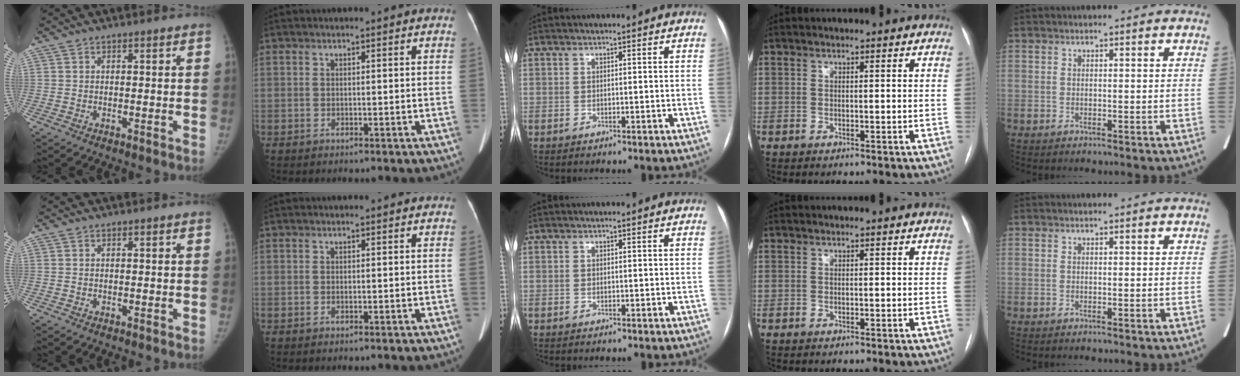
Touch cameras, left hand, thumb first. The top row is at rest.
{}